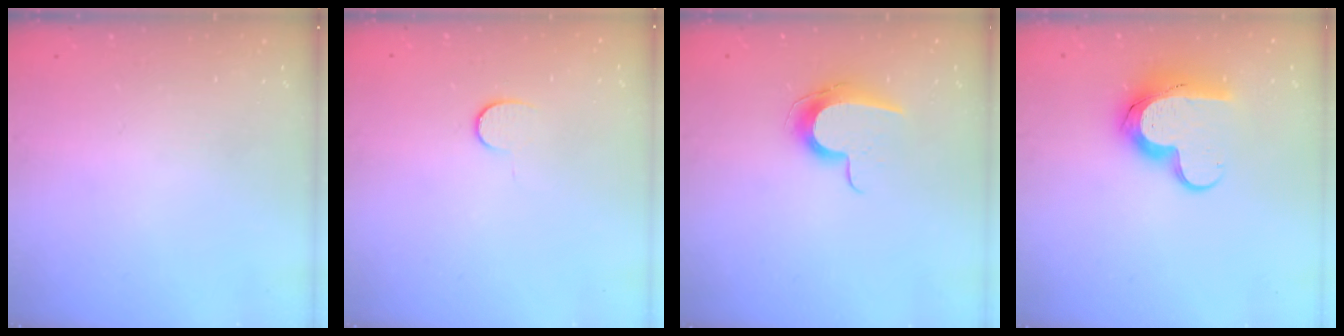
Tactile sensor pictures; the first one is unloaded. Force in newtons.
{"total": 6.0, "press": 6.0, "slide": 0.5}
{"total": 10.1, "press": 10.1, "slide": 0.6}
{"total": 12.2, "press": 12.2, "slide": 1.0}